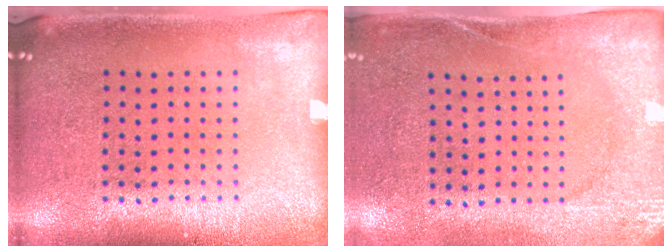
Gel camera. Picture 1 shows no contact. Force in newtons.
{"total": 2.7, "press": 2.1, "slide": 1.6}